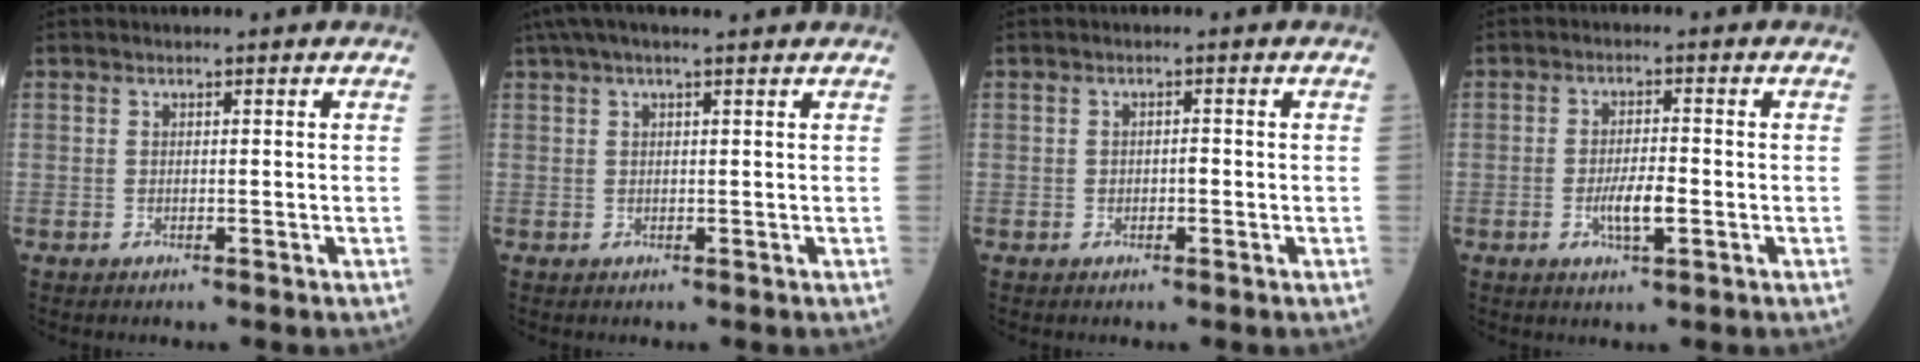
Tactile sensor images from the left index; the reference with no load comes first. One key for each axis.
{"total": 7.4, "fx": 5.9, "fy": 0.5, "fz": 4.4, "tx": -0.079, "ty": 0.048, "tz": 0.087}
{"total": 1.2, "fx": -0.3, "fy": 0.6, "fz": 1.0, "tx": -0.014, "ty": 0.003, "tz": -0.006}
{"total": 4.4, "fx": -1.3, "fy": 0.9, "fz": 4.1, "tx": -0.081, "ty": -0.002, "tz": -0.022}